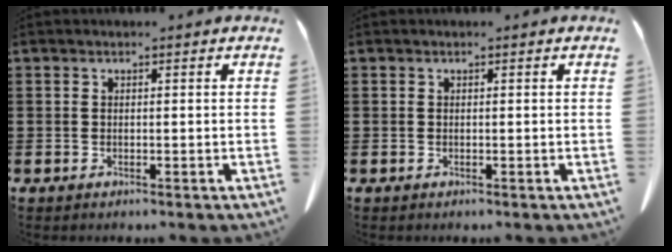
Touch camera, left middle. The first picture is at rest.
{"total": 0.0}